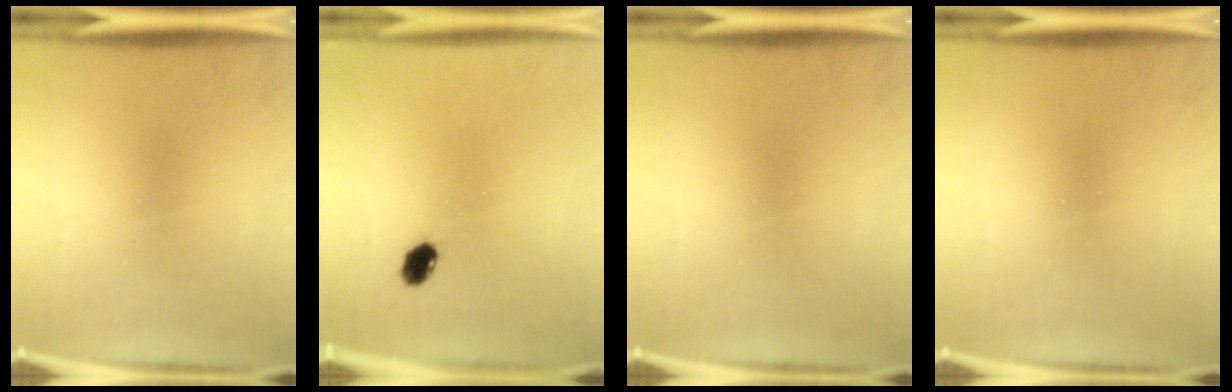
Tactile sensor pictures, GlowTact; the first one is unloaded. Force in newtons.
{"total": 3.1}
{"total": 0.0}
{"total": 0.0}